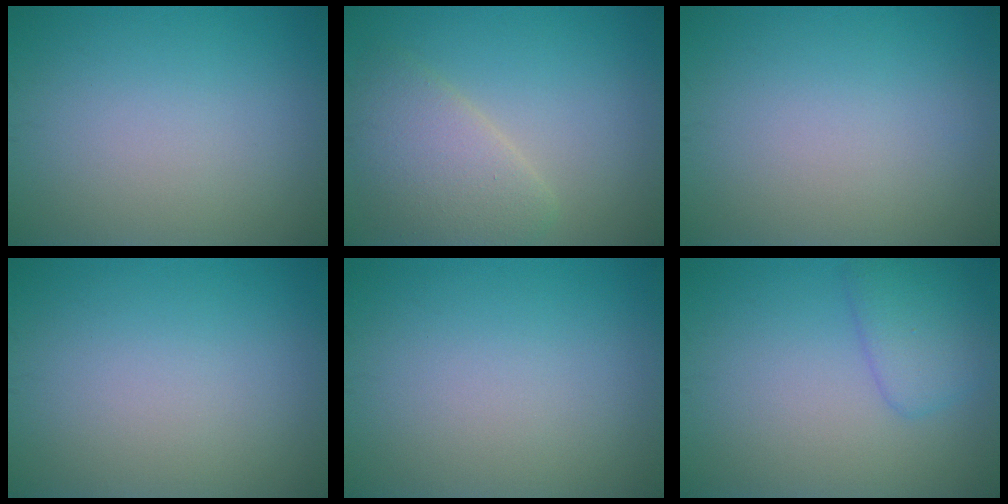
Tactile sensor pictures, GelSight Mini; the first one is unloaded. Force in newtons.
{"total": 4.3, "press": 4.3, "slide": 0.3}
{"total": 0.0}
{"total": 0.0}
{"total": 0.0}
{"total": 2.9, "press": 2.9, "slide": 0.1}